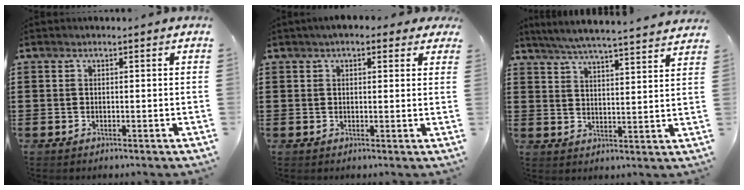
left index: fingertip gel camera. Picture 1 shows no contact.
{"total": 2.5, "force": [1.7, 1.1, 1.3], "torque": [-0.032, 0.008, 0.030]}
{"total": 5.4, "force": [5.1, -0.7, 1.5], "torque": [-0.049, -0.037, 0.087]}